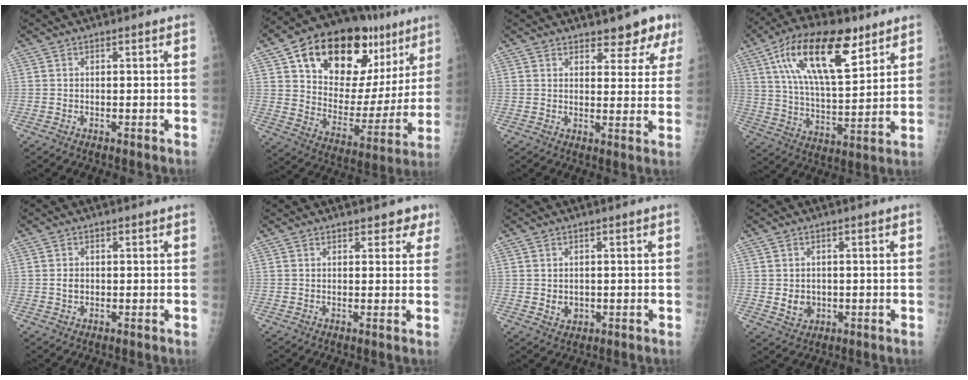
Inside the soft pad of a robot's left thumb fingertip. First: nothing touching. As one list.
[{"total": 27.7, "force": [14.2, 15.7, 17.9], "torque": [-0.226, -0.014, 0.228]}, {"total": 6.5, "force": [5.0, 3.0, 2.9], "torque": [-0.002, -0.031, 0.057]}, {"total": 20.6, "force": [10.2, 8.8, 15.5], "torque": [-0.245, -0.030, 0.180]}, {"total": 2.0, "force": [0.1, 1.6, 1.3], "torque": [-0.017, 0.001, 0.004]}, {"total": 3.6, "force": [2.7, 1.9, 1.4], "torque": [0.018, -0.010, 0.030]}, {"total": 2.8, "force": [0.0, 2.3, 1.6], "torque": [-0.019, -0.003, 0.009]}, {"total": 4.1, "force": [-0.2, 3.5, 2.2], "torque": [-0.020, -0.001, 0.008]}]